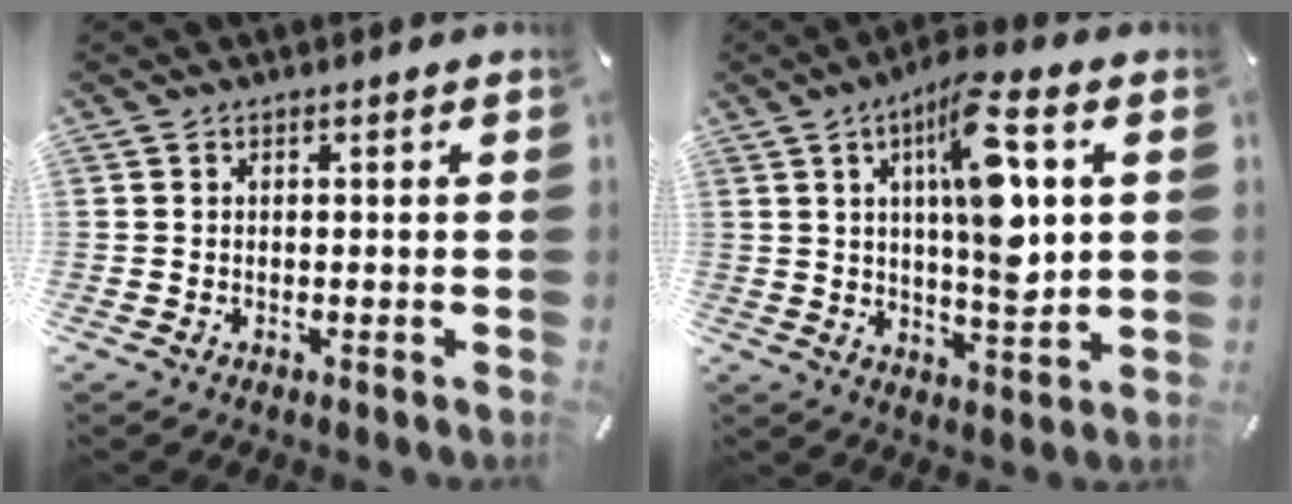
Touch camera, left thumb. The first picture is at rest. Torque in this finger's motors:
{"motor_torque": [2.54, 2.47, 1.49, -1.28, 0.57]}